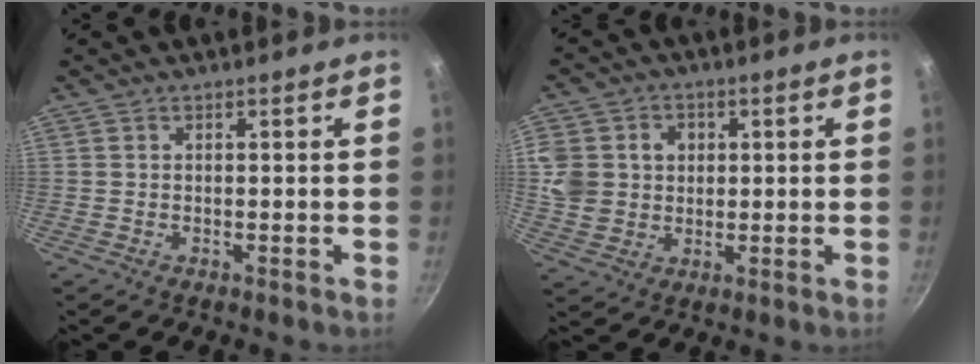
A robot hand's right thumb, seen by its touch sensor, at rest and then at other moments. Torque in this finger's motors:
{"motor_torque": [1.26, 1.48, 0.69, 0.49, 0.07]}